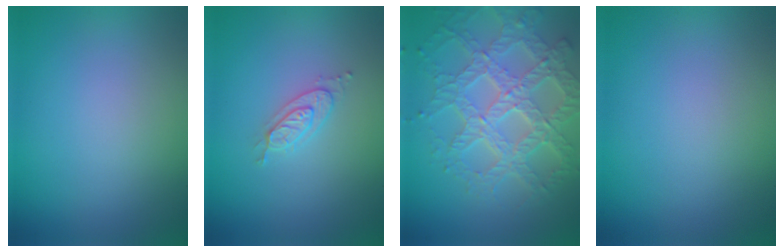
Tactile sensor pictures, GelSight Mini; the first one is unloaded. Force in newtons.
{"total": 2.2, "press": 2.2, "slide": 0.3}
{"total": 7.8, "press": 5.6, "slide": 5.3}
{"total": 0.0}